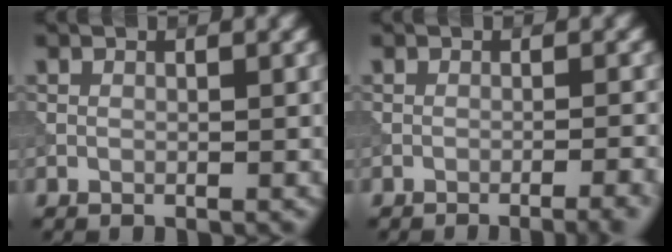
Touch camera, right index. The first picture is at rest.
{"total": 3.7, "force": [-2.4, 0.9, 2.7], "torque": [-0.027, 0.015, -0.035]}